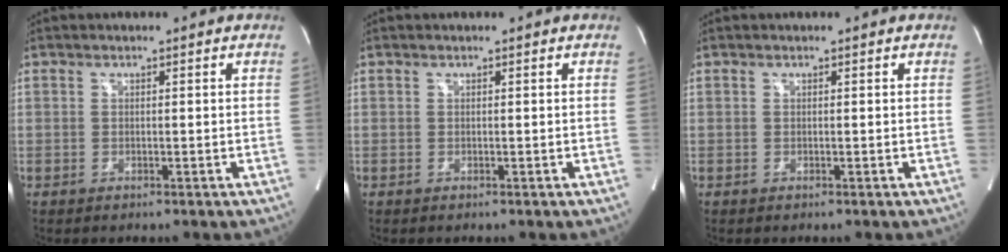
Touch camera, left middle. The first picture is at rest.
{"total": 0.0}
{"total": 0.0}